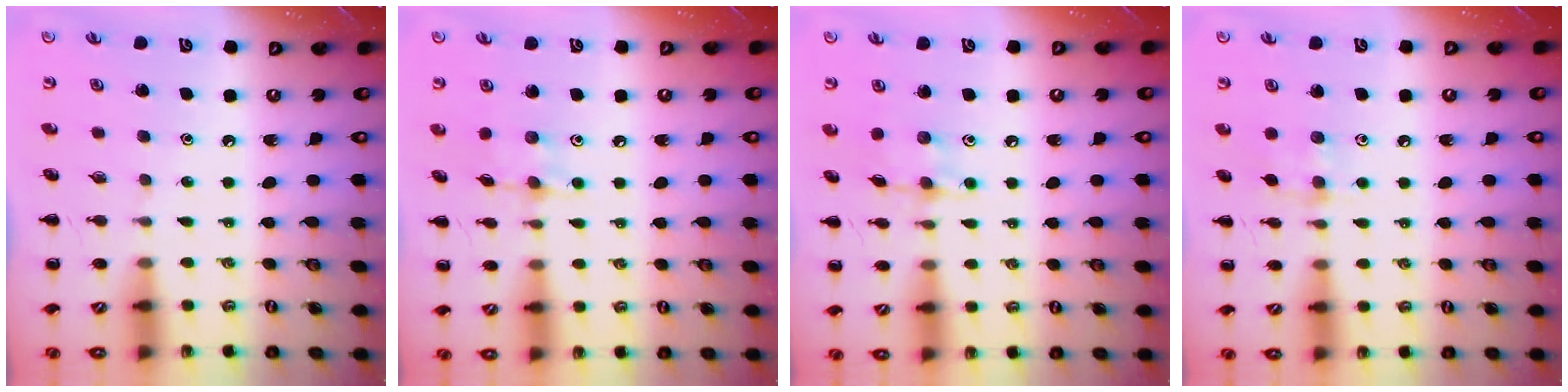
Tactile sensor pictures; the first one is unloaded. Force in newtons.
{"total": 6.3, "press": 6.3, "slide": 0.7}
{"total": 7.6, "press": 7.6, "slide": 0.8}
{"total": 5.4, "press": 5.4, "slide": 0.7}